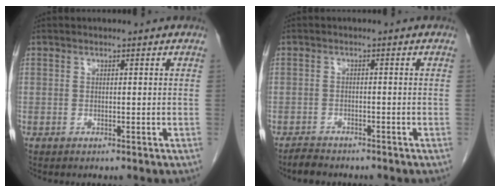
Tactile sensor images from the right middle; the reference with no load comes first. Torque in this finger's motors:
{"motor_torque": [0.03, -0.01, -0.01, 0.00]}